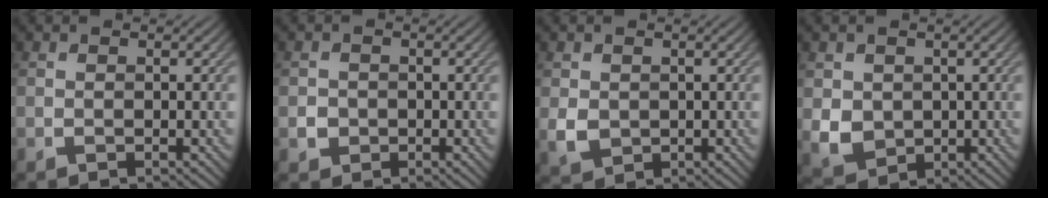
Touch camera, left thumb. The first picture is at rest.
{"total": 1.9, "force": [-0.5, 1.7, 0.4], "torque": [-0.002, -0.005, -0.012]}
{"total": 2.8, "force": [0.2, 2.4, 1.4], "torque": [-0.038, -0.007, 0.009]}
{"total": 4.5, "force": [0.5, 3.9, 2.1], "torque": [-0.062, -0.013, 0.010]}